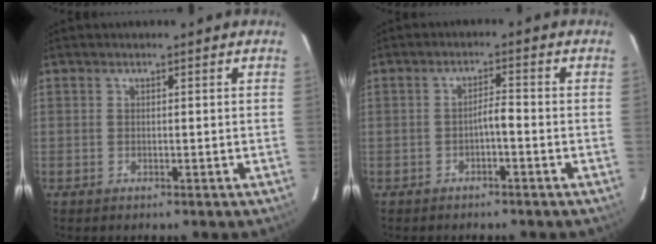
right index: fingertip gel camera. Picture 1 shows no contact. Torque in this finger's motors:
{"motor_torque": [0.42, -0.14, 0.13, 0.05]}